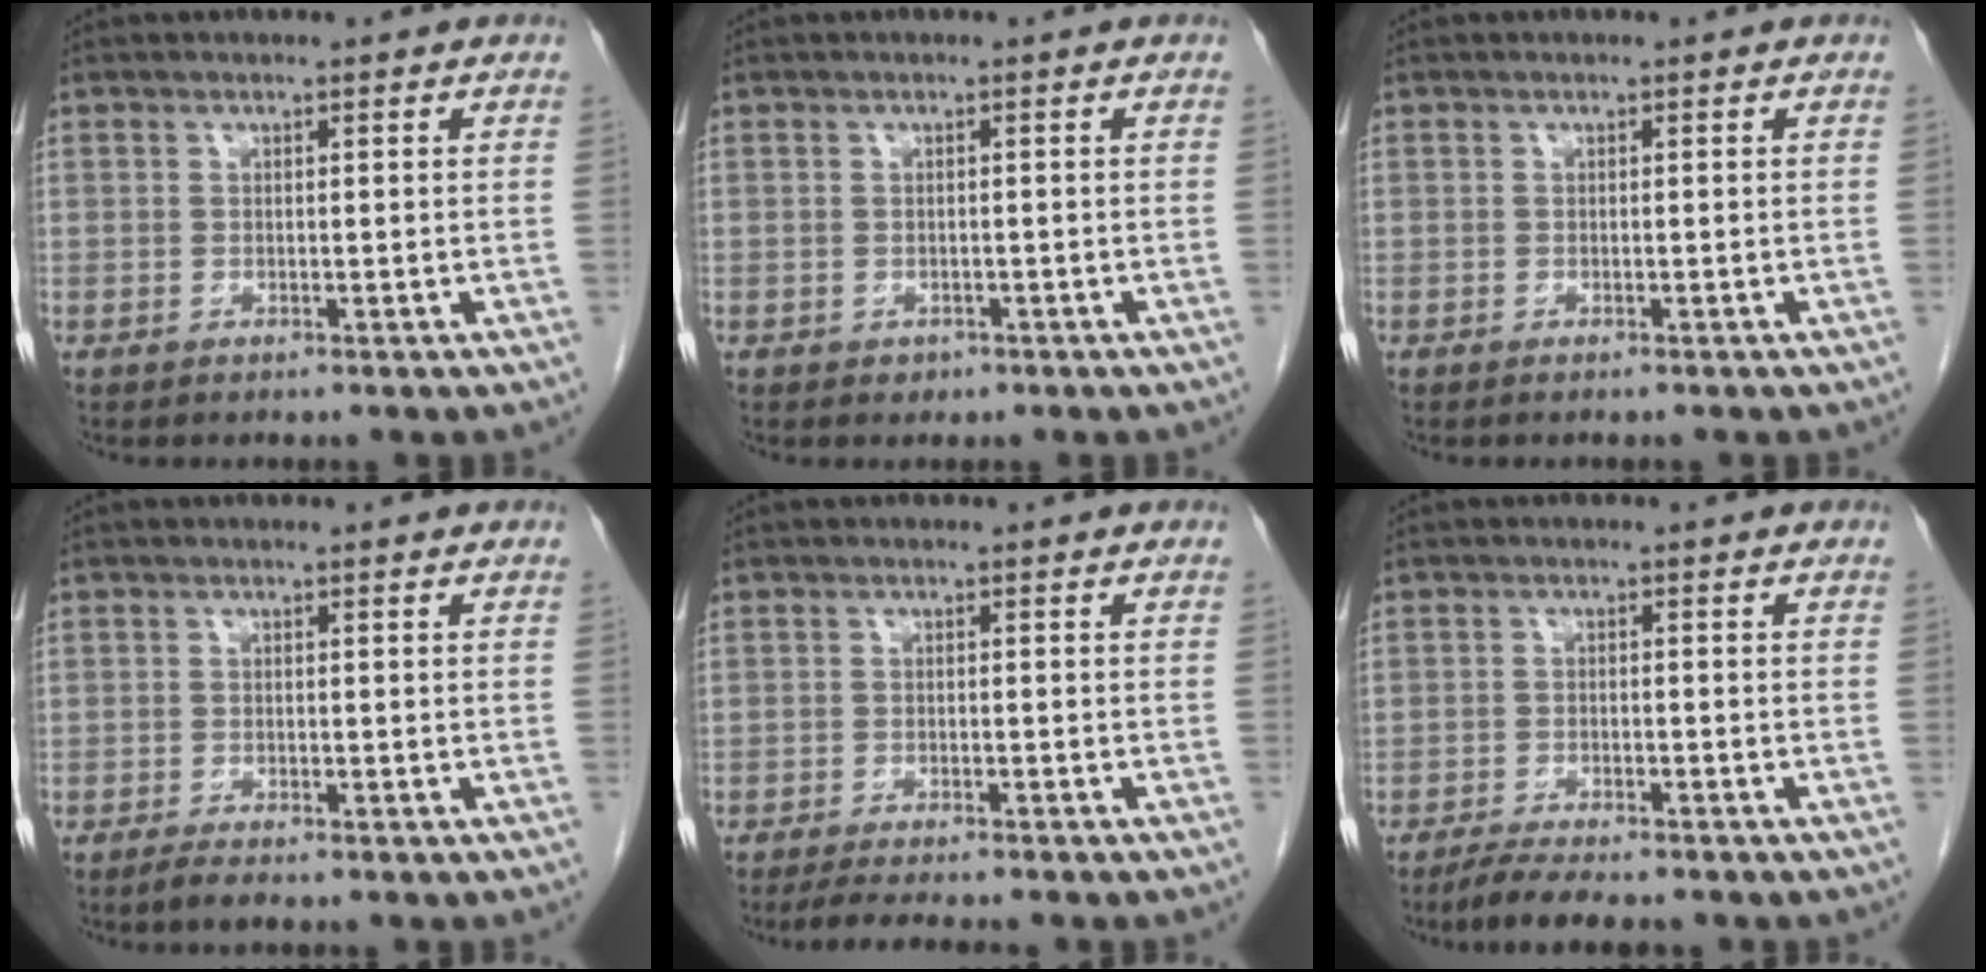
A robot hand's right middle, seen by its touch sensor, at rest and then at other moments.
{"total": 1.0, "force": [-0.5, 0.8, 0.2], "torque": [-0.003, 0.003, -0.004]}
{"total": 1.4, "force": [-1.2, 0.3, 0.6], "torque": [-0.010, -0.003, -0.013]}
{"total": 1.7, "force": [-1.4, 0.2, 1.0], "torque": [-0.025, -0.005, -0.025]}
{"total": 6.3, "force": [-5.5, 0.4, 3.2], "torque": [-0.044, -0.014, -0.082]}
{"total": 6.4, "force": [-5.5, 1.0, 3.1], "torque": [-0.049, -0.013, -0.090]}